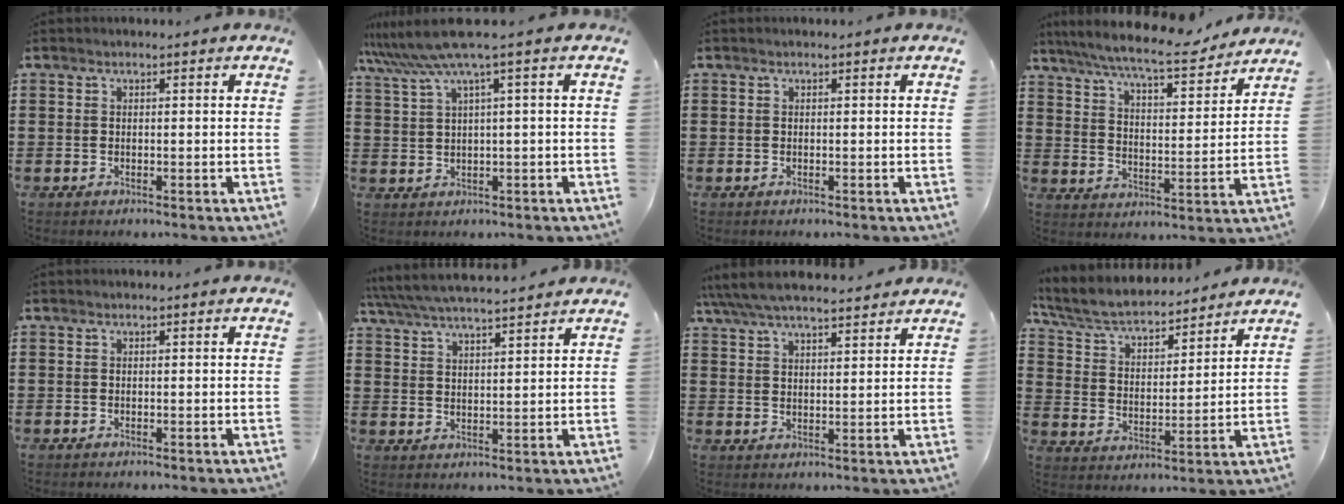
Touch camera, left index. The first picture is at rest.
{"total": 5.5, "force": [2.5, -0.6, 4.9], "torque": [-0.119, -0.020, 0.038]}
{"total": 0.0}
{"total": 8.7, "force": [7.8, 0.3, 3.8], "torque": [-0.104, -0.041, 0.135]}
{"total": 0.0}
{"total": 4.9, "force": [4.6, 0.2, 1.6], "torque": [-0.049, -0.022, 0.081]}
{"total": 5.7, "force": [5.2, 0.7, 2.1], "torque": [-0.058, -0.016, 0.094]}
{"total": 5.8, "force": [5.2, 1.1, 2.2], "torque": [-0.066, -0.031, 0.086]}